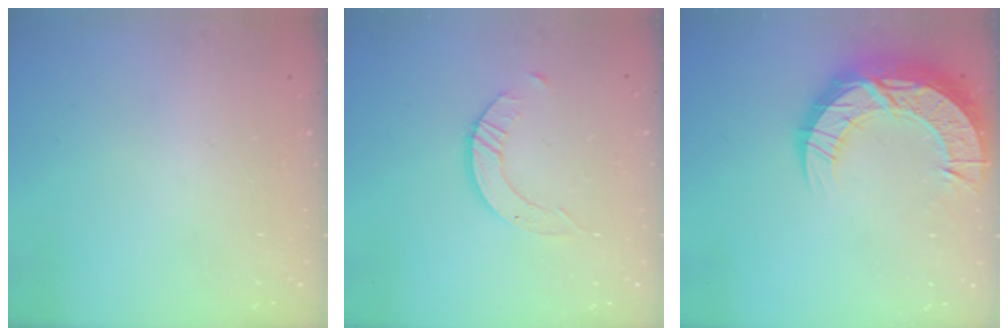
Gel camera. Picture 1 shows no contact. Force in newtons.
{"total": 2.4, "press": 2.4, "slide": 0.3}
{"total": 17.6, "press": 17.6, "slide": 1.4}